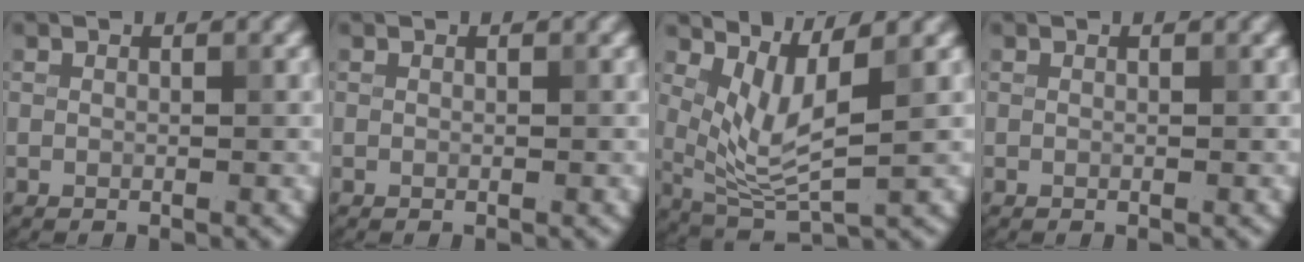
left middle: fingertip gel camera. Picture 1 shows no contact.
{"total": 0.0}
{"total": 4.6, "force": [1.8, 1.2, 4.0], "torque": [-0.089, -0.014, 0.042]}
{"total": 0.0}